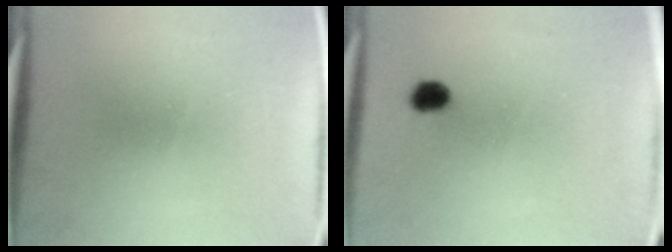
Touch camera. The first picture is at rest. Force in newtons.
{"total": 2.6}